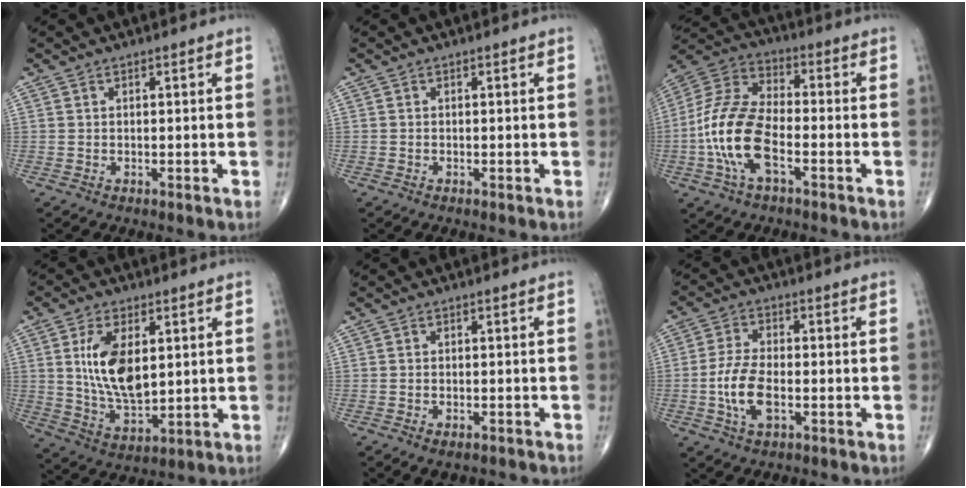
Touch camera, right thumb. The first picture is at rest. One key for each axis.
{"total": 0.0}
{"total": 15.0, "fx": -4.2, "fy": 7.2, "fz": 12.5, "tx": -0.265, "ty": 0.031, "tz": -0.085}
{"total": 12.4, "fx": 2.4, "fy": 6.4, "fz": 10.4, "tx": -0.180, "ty": -0.019, "tz": 0.054}
{"total": 2.7, "fx": -1.7, "fy": 1.4, "fz": 1.5, "tx": -0.023, "ty": 0.008, "tz": -0.020}
{"total": 8.2, "fx": -2.0, "fy": 4.0, "fz": 6.9, "tx": -0.146, "ty": 0.009, "tz": -0.038}